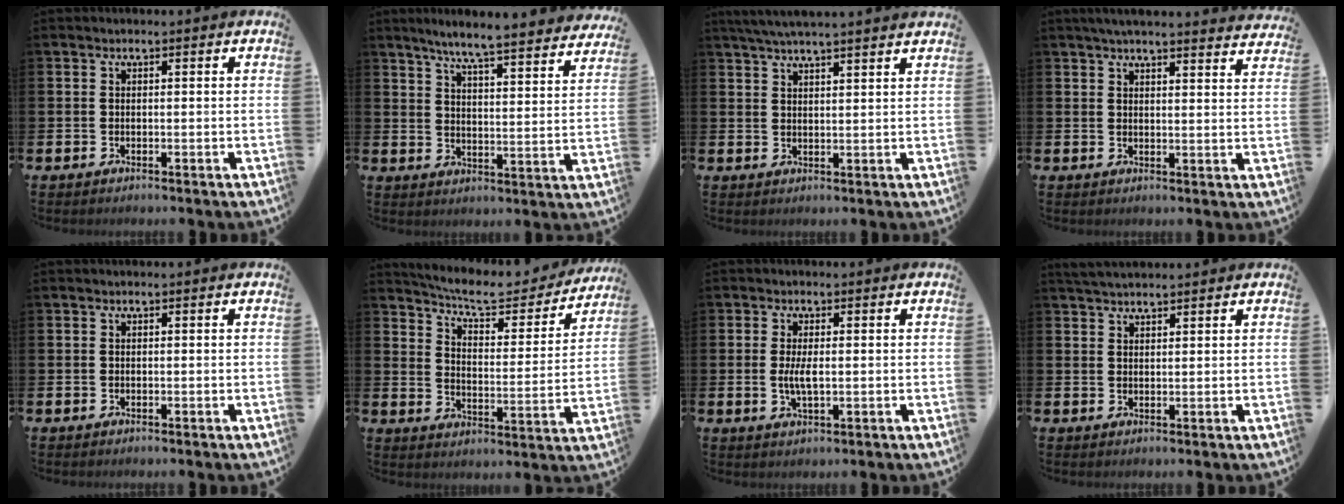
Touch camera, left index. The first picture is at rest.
{"total": 6.8, "force": [6.3, -0.1, 2.4], "torque": [-0.062, -0.047, 0.105]}
{"total": 4.3, "force": [4.1, -0.4, 1.2], "torque": [-0.038, -0.009, 0.075]}
{"total": 4.1, "force": [4.0, -0.1, 1.1], "torque": [-0.024, -0.018, 0.071]}
{"total": 0.0}
{"total": 8.0, "force": [7.3, 1.6, 2.8], "torque": [-0.075, -0.053, 0.122]}
{"total": 3.0, "force": [-0.1, 1.0, 2.8], "torque": [-0.050, 0.001, -0.004]}
{"total": 2.7, "force": [2.5, 0.4, 0.7], "torque": [-0.015, -0.007, 0.046]}